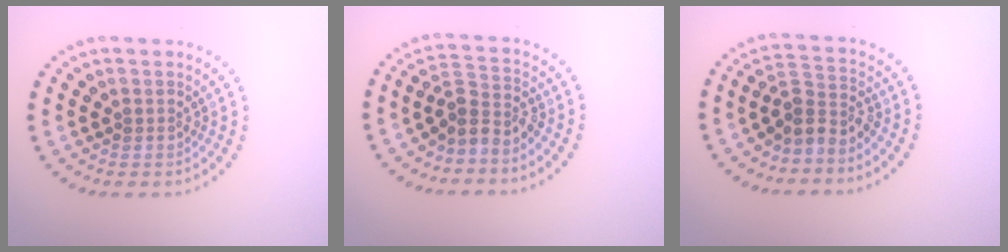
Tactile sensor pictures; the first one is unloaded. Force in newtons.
{"total": 2.7, "press": 2.0, "slide": 1.8}
{"total": 2.8, "press": 2.0, "slide": 1.9}